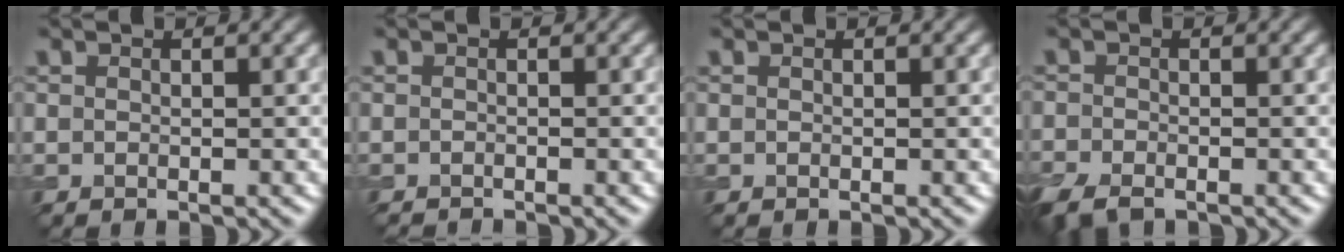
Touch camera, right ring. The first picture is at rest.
{"total": 1.1, "force": [-1.1, 0.1, 0.1], "torque": [0.001, -0.006, -0.020]}
{"total": 0.0}
{"total": 4.1, "force": [-3.0, 1.9, 2.0], "torque": [-0.043, -0.013, -0.063]}